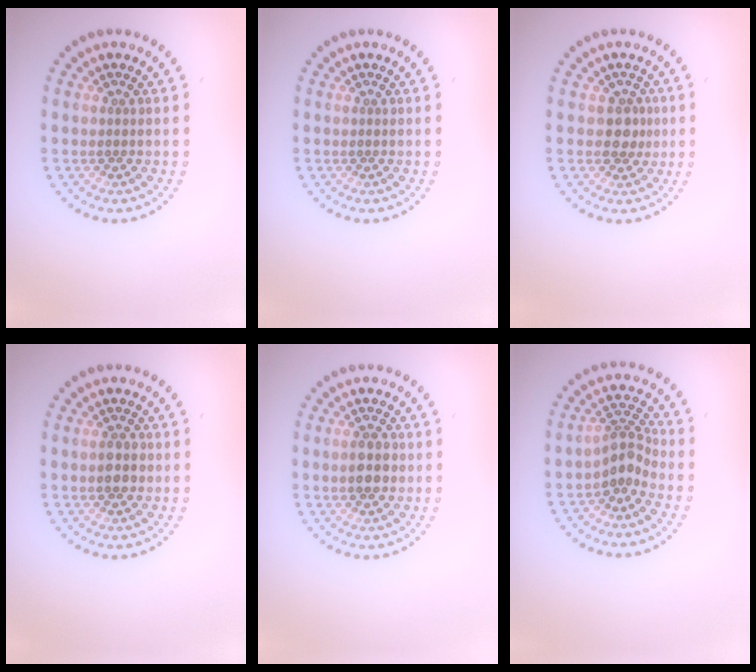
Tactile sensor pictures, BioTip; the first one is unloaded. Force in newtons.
{"total": 0.0}
{"total": 2.0, "press": 1.7, "slide": 1.0}
{"total": 2.0, "press": 2.0, "slide": 0.1}
{"total": 2.7, "press": 2.7, "slide": 0.0}
{"total": 2.9, "press": 2.2, "slide": 1.8}